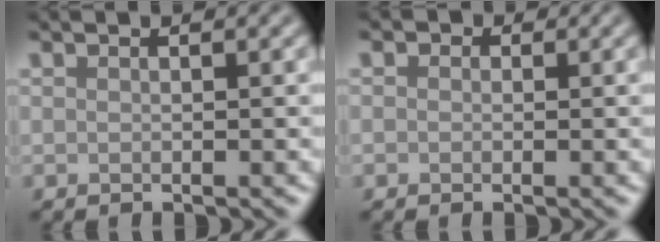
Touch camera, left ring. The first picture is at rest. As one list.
[{"total": 1.4, "force": [0.3, 1.3, 0.4], "torque": [0.006, 0.001, -0.008]}]